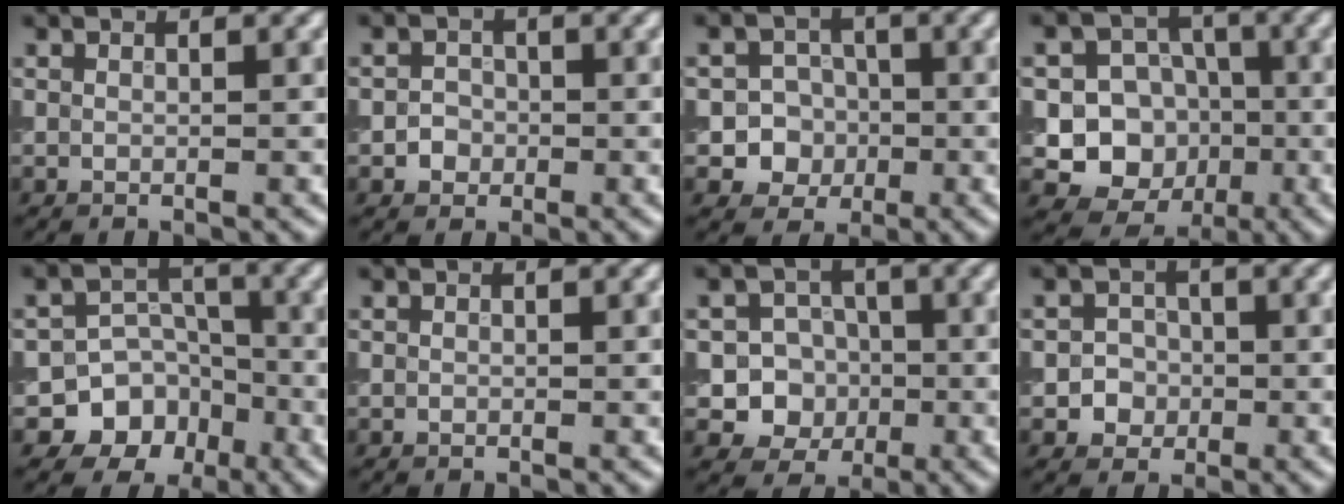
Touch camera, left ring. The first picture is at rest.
{"total": 1.6, "force": [-0.5, 1.5, 0.4], "torque": [0.003, 0.002, -0.013]}
{"total": 5.4, "force": [-1.4, 5.1, 1.1], "torque": [0.012, 0.009, -0.041]}
{"total": 9.7, "force": [-1.7, 9.0, 2.9], "torque": [-0.037, 0.002, -0.049]}
{"total": 8.0, "force": [-4.1, 6.7, 1.5], "torque": [0.002, -0.008, -0.094]}
{"total": 0.0}
{"total": 6.2, "force": [-1.3, 5.8, 1.7], "torque": [-0.004, 0.010, -0.047]}
{"total": 2.5, "force": [-0.6, 2.3, 0.6], "torque": [0.014, -0.002, -0.021]}